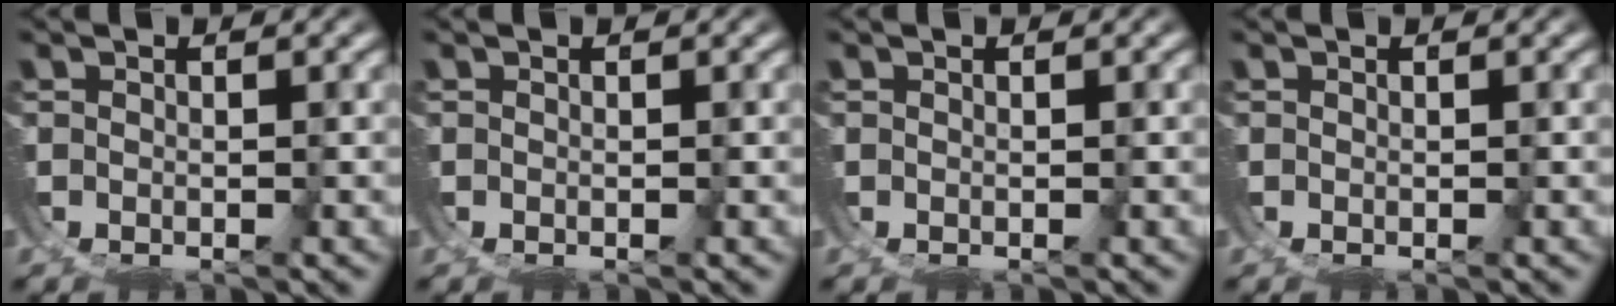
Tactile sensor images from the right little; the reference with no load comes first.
{"total": 0.0}
{"total": 0.0}
{"total": 0.0}